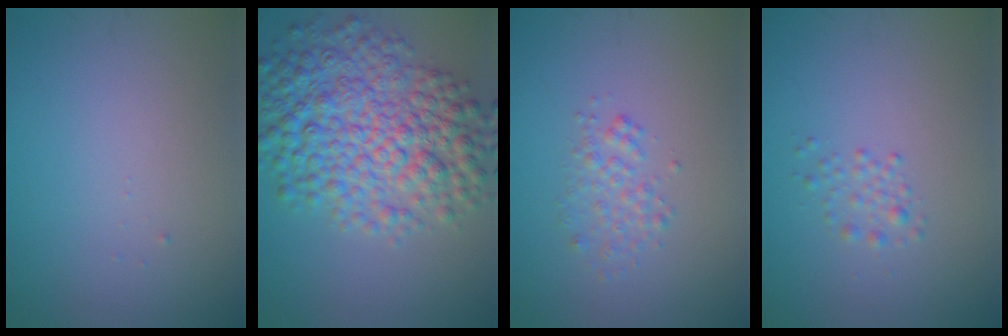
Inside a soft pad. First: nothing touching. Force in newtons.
{"total": 9.1, "press": 9.1, "slide": 0.1}
{"total": 1.8, "press": 1.8, "slide": 0.0}
{"total": 1.3, "press": 1.3, "slide": 0.1}